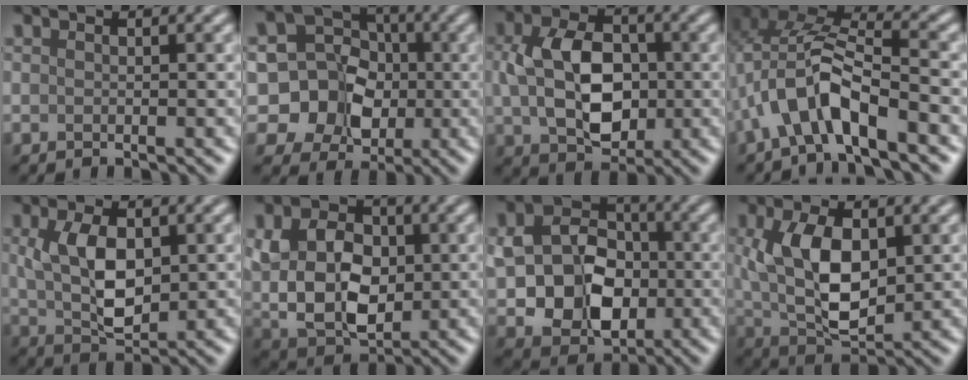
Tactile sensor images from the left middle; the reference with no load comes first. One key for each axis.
{"total": 10.0, "fx": -1.3, "fy": 9.2, "fz": 3.8, "tx": -0.066, "ty": 0.019, "tz": -0.049}
{"total": 7.9, "fx": 0.2, "fy": 5.4, "fz": 5.7, "tx": -0.116, "ty": 0.003, "tz": 0.004}
{"total": 6.6, "fx": -2.8, "fy": 2.5, "fz": 5.4, "tx": -0.111, "ty": 0.010, "tz": -0.052}
{"total": 5.6, "fx": 0.9, "fy": 3.1, "fz": 4.6, "tx": -0.097, "ty": 0.002, "tz": 0.028}
{"total": 9.1, "fx": 0.9, "fy": 6.5, "fz": 6.3, "tx": -0.137, "ty": -0.005, "tz": 0.023}
{"total": 10.7, "fx": -1.1, "fy": 8.1, "fz": 6.8, "tx": -0.125, "ty": -0.014, "tz": -0.012}
{"total": 7.9, "fx": 1.4, "fy": 4.3, "fz": 6.5, "tx": -0.132, "ty": 0.003, "tz": 0.029}